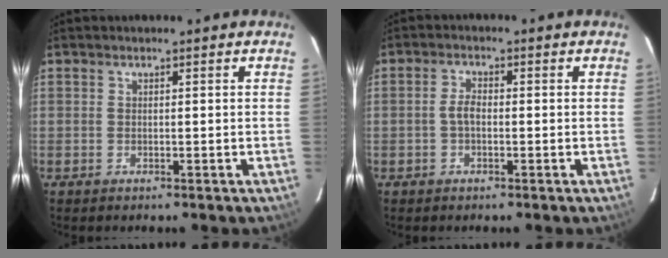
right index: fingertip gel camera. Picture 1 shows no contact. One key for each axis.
{"total": 2.6, "fx": -0.6, "fy": 1.2, "fz": 2.2, "tx": -0.046, "ty": 0.007, "tz": -0.010}